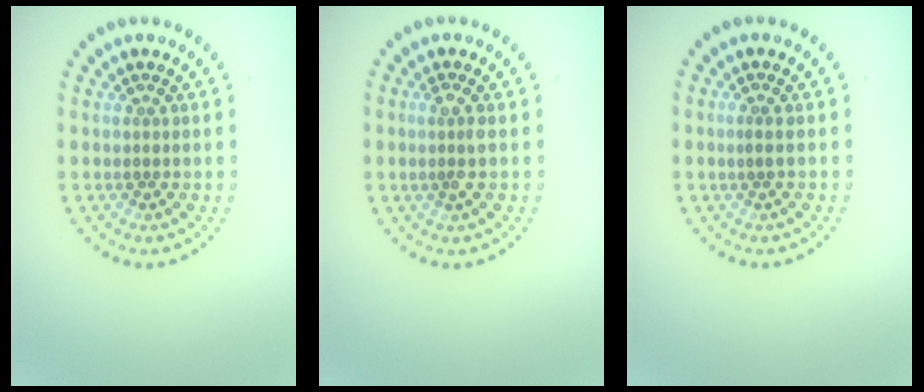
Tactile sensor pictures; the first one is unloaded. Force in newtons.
{"total": 1.4, "press": 1.3, "slide": 0.7}
{"total": 0.7, "press": 0.4, "slide": 0.6}